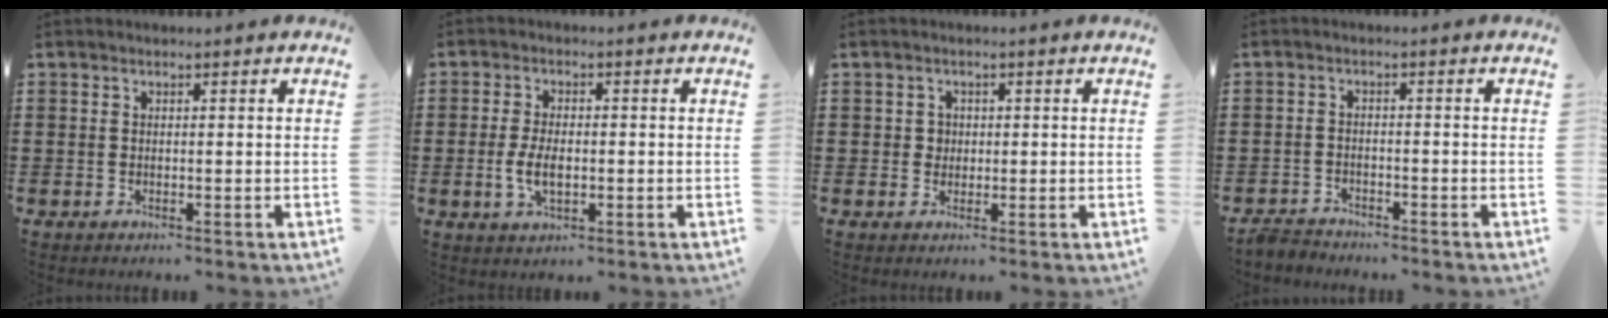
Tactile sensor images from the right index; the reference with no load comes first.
{"total": 4.6, "force": [-0.8, 2.2, 3.9], "torque": [-0.084, -0.001, -0.016]}
{"total": 1.5, "force": [0.2, 1.4, 0.5], "torque": [-0.014, 0.008, 0.003]}
{"total": 2.5, "force": [-2.4, 0.3, -0.2], "torque": [-0.002, 0.001, -0.053]}